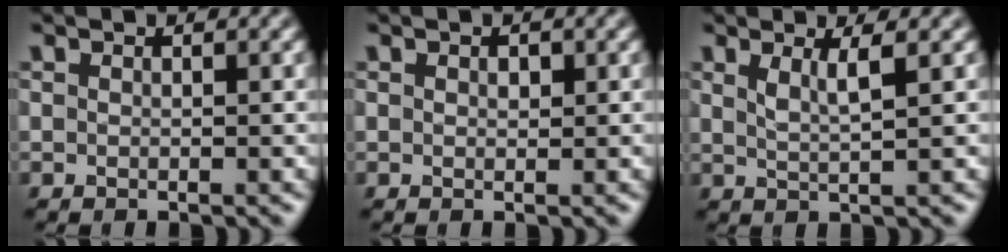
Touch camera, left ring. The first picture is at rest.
{"total": 0.8, "force": [0.3, 0.5, 0.5], "torque": [-0.009, 0.001, 0.005]}
{"total": 2.3, "force": [1.0, 0.6, 2.0], "torque": [-0.029, -0.004, 0.015]}